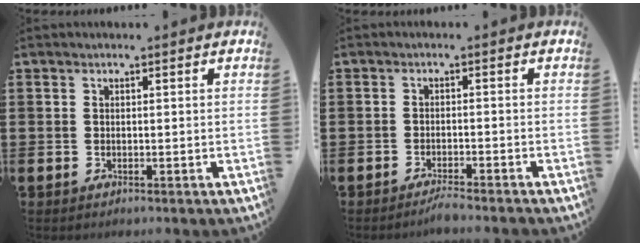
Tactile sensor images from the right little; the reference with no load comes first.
{"total": 1.7, "force": [-1.6, -0.2, 0.6], "torque": [-0.011, 0.002, -0.031]}